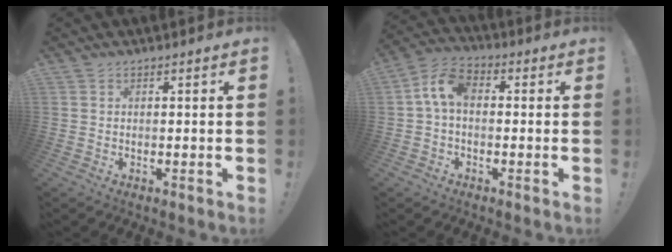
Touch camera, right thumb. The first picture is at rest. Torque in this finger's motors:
{"motor_torque": [-0.04, 0.32, 0.22, -0.17, 0.29]}